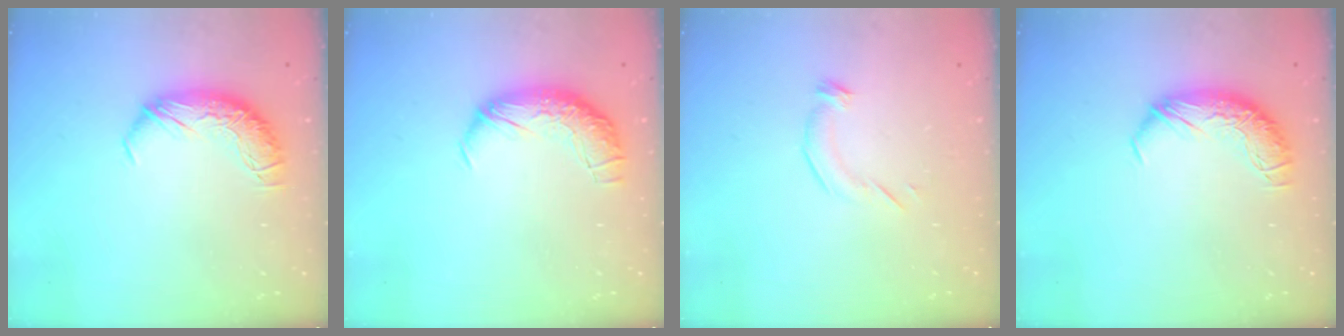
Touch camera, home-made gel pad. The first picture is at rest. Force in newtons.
{"total": 2.3, "press": 1.0, "slide": 2.1}
{"total": 4.7, "press": 4.6, "slide": 1.0}
{"total": 0.0}